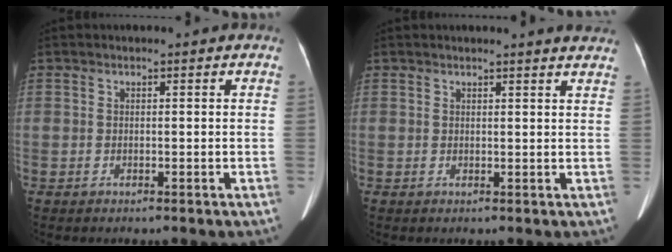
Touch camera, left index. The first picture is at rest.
{"total": 5.6, "force": [5.3, -0.2, 1.6], "torque": [-0.018, -0.004, 0.035]}